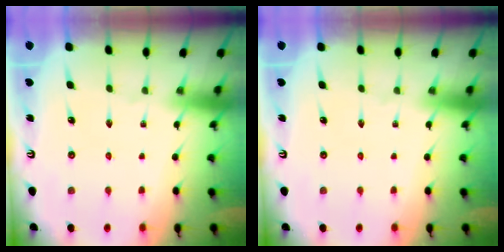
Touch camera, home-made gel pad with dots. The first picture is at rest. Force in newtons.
{"total": 0.0}